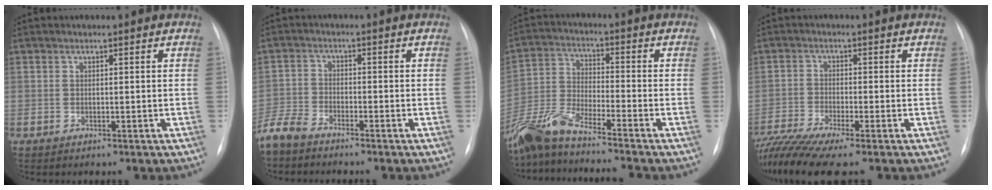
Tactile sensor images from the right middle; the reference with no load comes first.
{"total": 5.3, "force": [-4.8, 1.2, 1.9], "torque": [-0.043, -0.016, -0.098]}
{"total": 12.6, "force": [-11.0, -0.6, 6.1], "torque": [-0.132, -0.013, -0.209]}
{"total": 9.8, "force": [-8.0, -0.5, 5.6], "torque": [-0.113, -0.021, -0.141]}